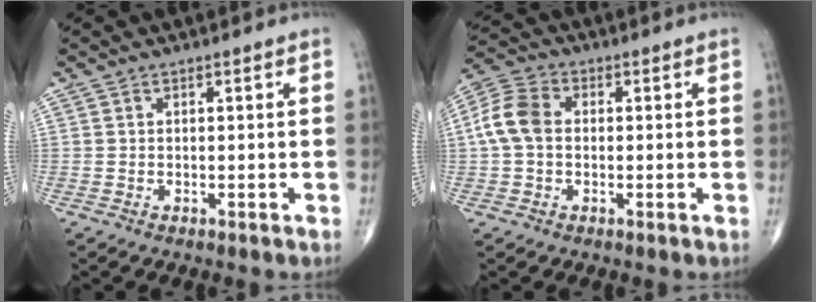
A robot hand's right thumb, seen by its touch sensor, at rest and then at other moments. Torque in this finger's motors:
{"motor_torque": [0.19, 0.23, 0.68, 0.03, 0.21]}